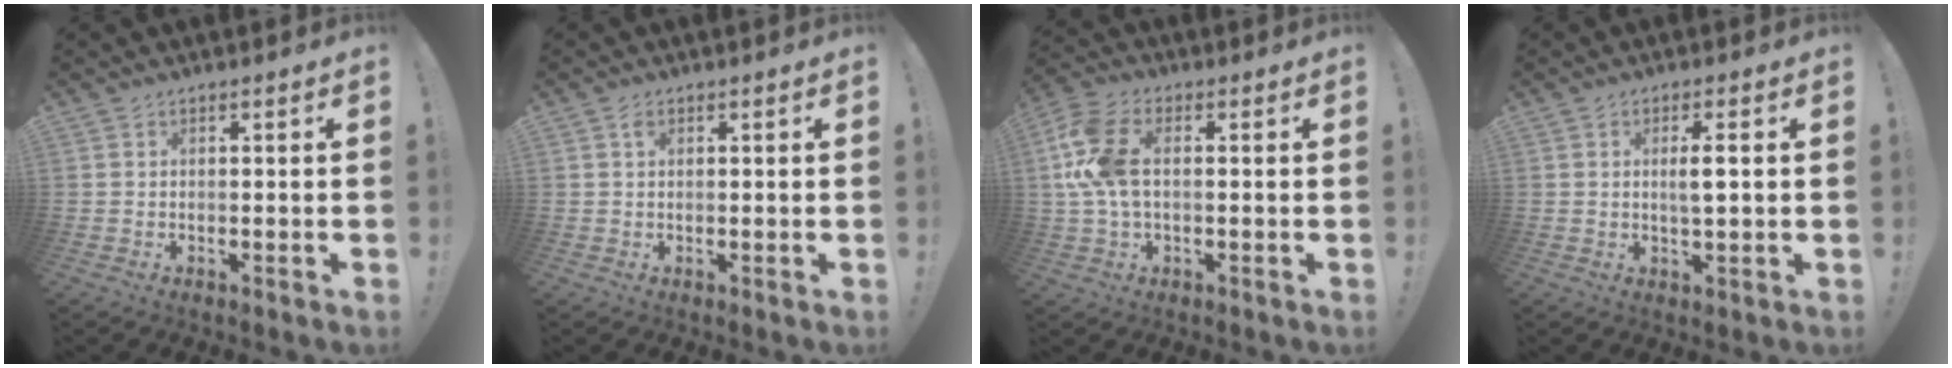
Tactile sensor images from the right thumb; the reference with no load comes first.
{"total": 1.3, "force": [0.7, 0.8, 0.8], "torque": [-0.010, -0.001, 0.011]}
{"total": 12.0, "force": [1.4, 6.9, 9.7], "torque": [-0.201, 0.002, 0.029]}
{"total": 4.0, "force": [0.7, 0.7, 3.8], "torque": [-0.057, -0.008, 0.008]}